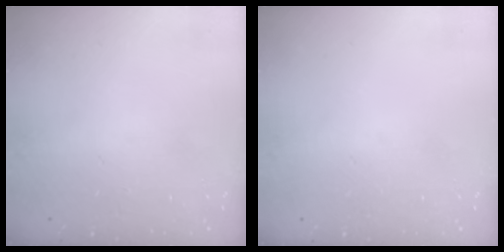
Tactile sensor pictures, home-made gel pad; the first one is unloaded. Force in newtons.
{"total": 0.0}